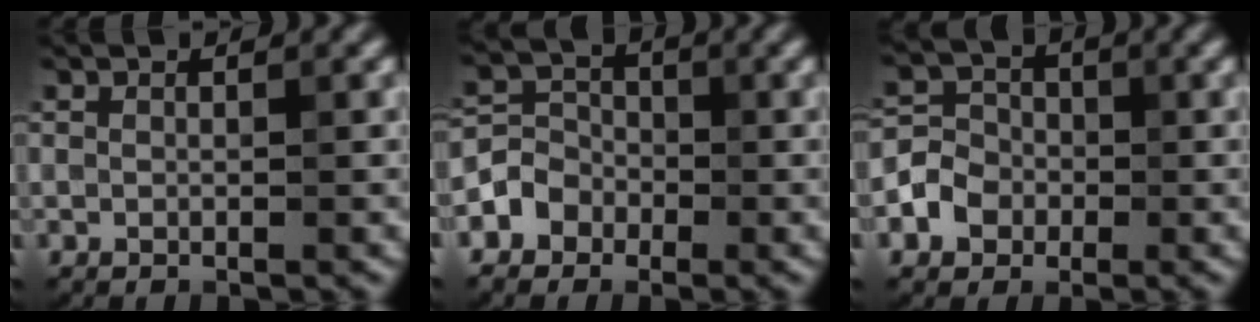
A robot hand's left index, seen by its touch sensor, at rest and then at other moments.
{"total": 3.8, "force": [-2.0, 3.2, 0.6], "torque": [0.009, 0.001, -0.049]}
{"total": 3.4, "force": [-1.1, 3.0, 1.0], "torque": [-0.001, 0.004, -0.027]}